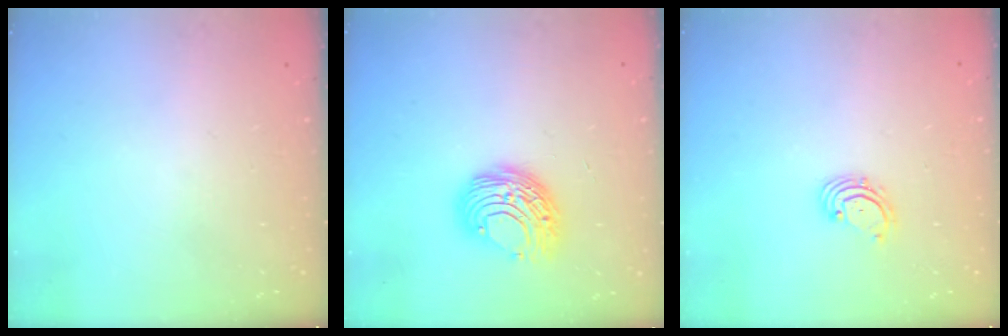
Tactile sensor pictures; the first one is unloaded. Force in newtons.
{"total": 9.5, "press": 9.5, "slide": 0.5}
{"total": 2.2, "press": 2.1, "slide": 0.7}